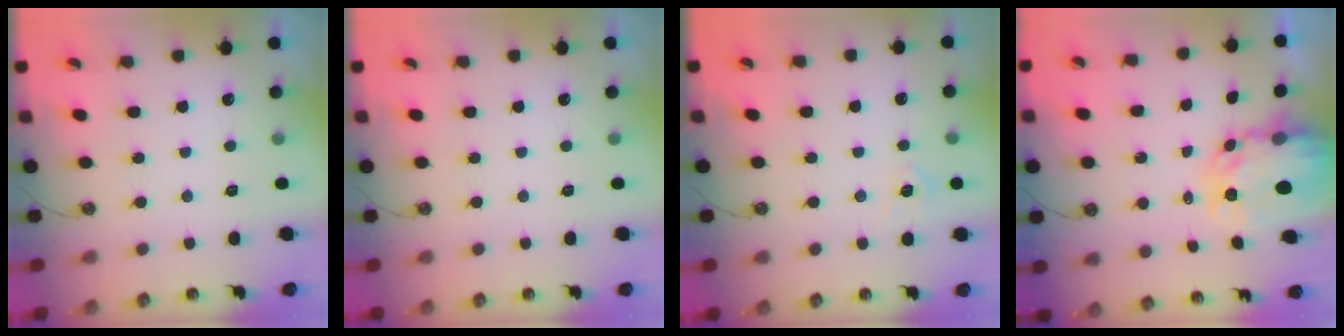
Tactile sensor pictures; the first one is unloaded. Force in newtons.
{"total": 0.0}
{"total": 6.0, "press": 6.0, "slide": 0.6}
{"total": 8.7, "press": 8.7, "slide": 0.8}